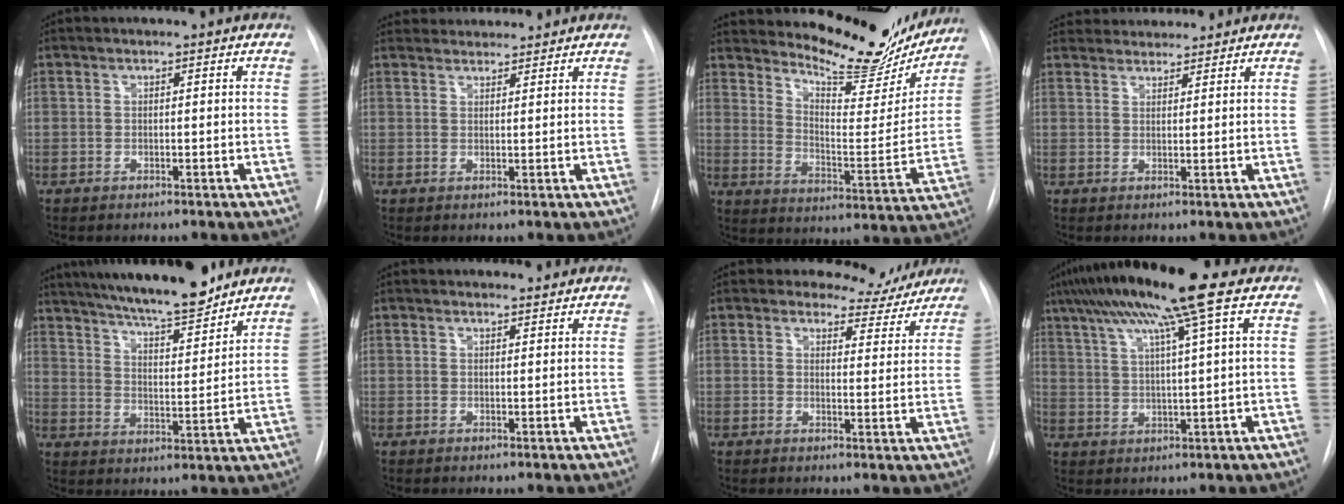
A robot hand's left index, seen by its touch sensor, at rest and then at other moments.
{"total": 5.3, "force": [5.2, 1.0, 0.4], "torque": [-0.006, 0.033, 0.077]}
{"total": 19.2, "force": [17.4, 5.0, 6.3], "torque": [-0.087, -0.047, 0.232]}
{"total": 7.1, "force": [6.9, 1.4, 0.8], "torque": [-0.013, 0.031, 0.103]}
{"total": 16.9, "force": [14.5, 2.2, 8.4], "torque": [-0.142, 0.004, 0.225]}
{"total": 1.9, "force": [1.9, 0.4, 0.0], "torque": [-0.007, -0.001, 0.022]}
{"total": 6.8, "force": [6.3, 2.5, -0.4], "torque": [0.020, -0.021, 0.064]}
{"total": 14.1, "force": [8.8, -1.3, 10.9], "torque": [-0.185, 0.028, 0.140]}